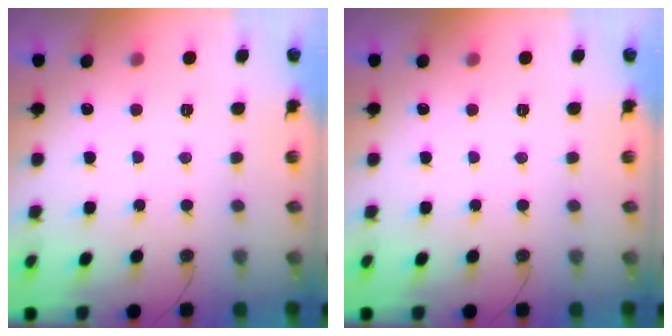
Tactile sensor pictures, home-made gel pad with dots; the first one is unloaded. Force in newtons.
{"total": 0.0}